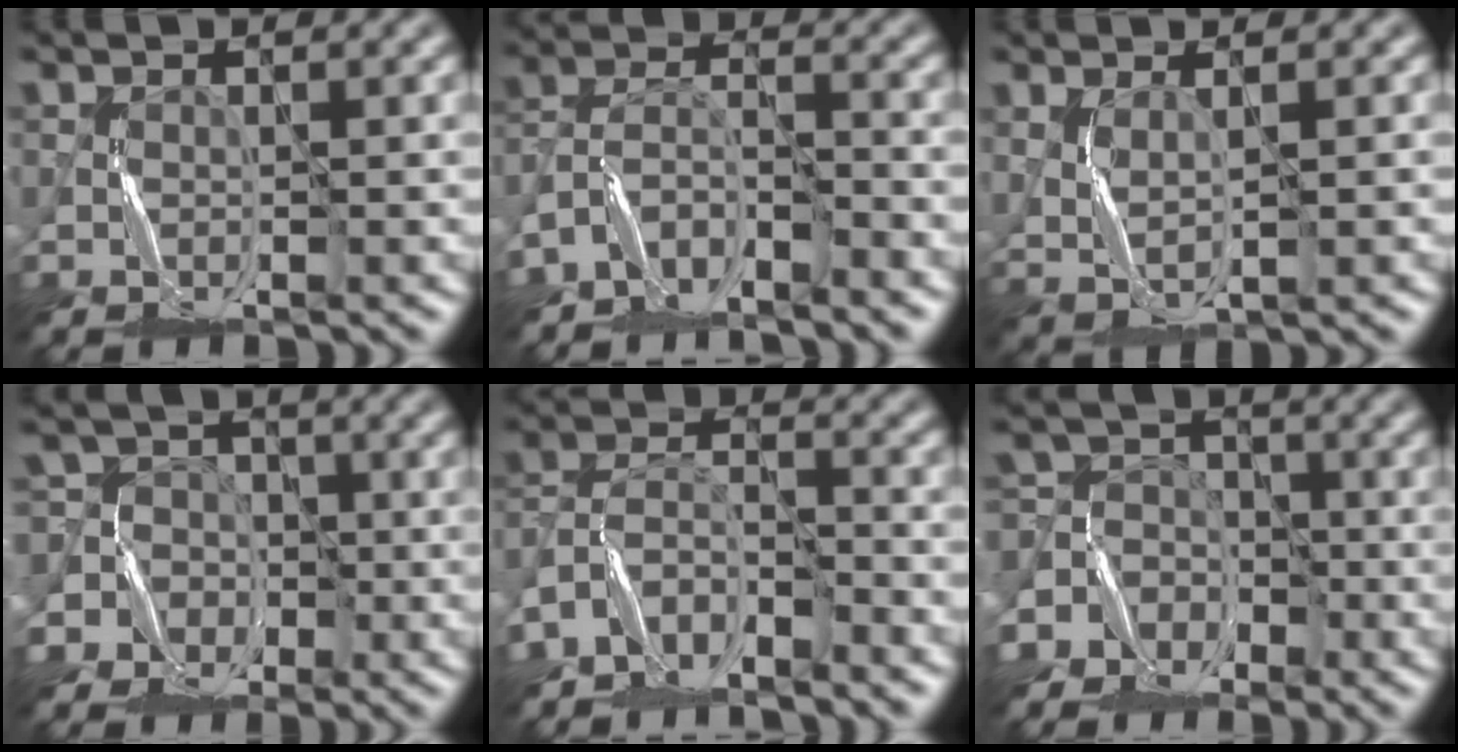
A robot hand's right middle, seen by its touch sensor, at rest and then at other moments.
{"total": 5.1, "force": [-4.5, 1.6, 1.8], "torque": [-0.034, 0.002, -0.096]}
{"total": 2.0, "force": [0.8, 0.7, 1.7], "torque": [-0.046, -0.007, 0.024]}
{"total": 6.9, "force": [-1.5, 6.6, 1.2], "torque": [-0.025, 0.040, -0.083]}
{"total": 5.7, "force": [-4.9, 2.1, 1.9], "torque": [-0.037, 0.001, -0.106]}
{"total": 7.1, "force": [-3.6, 6.0, 0.7], "torque": [-0.005, 0.021, -0.092]}